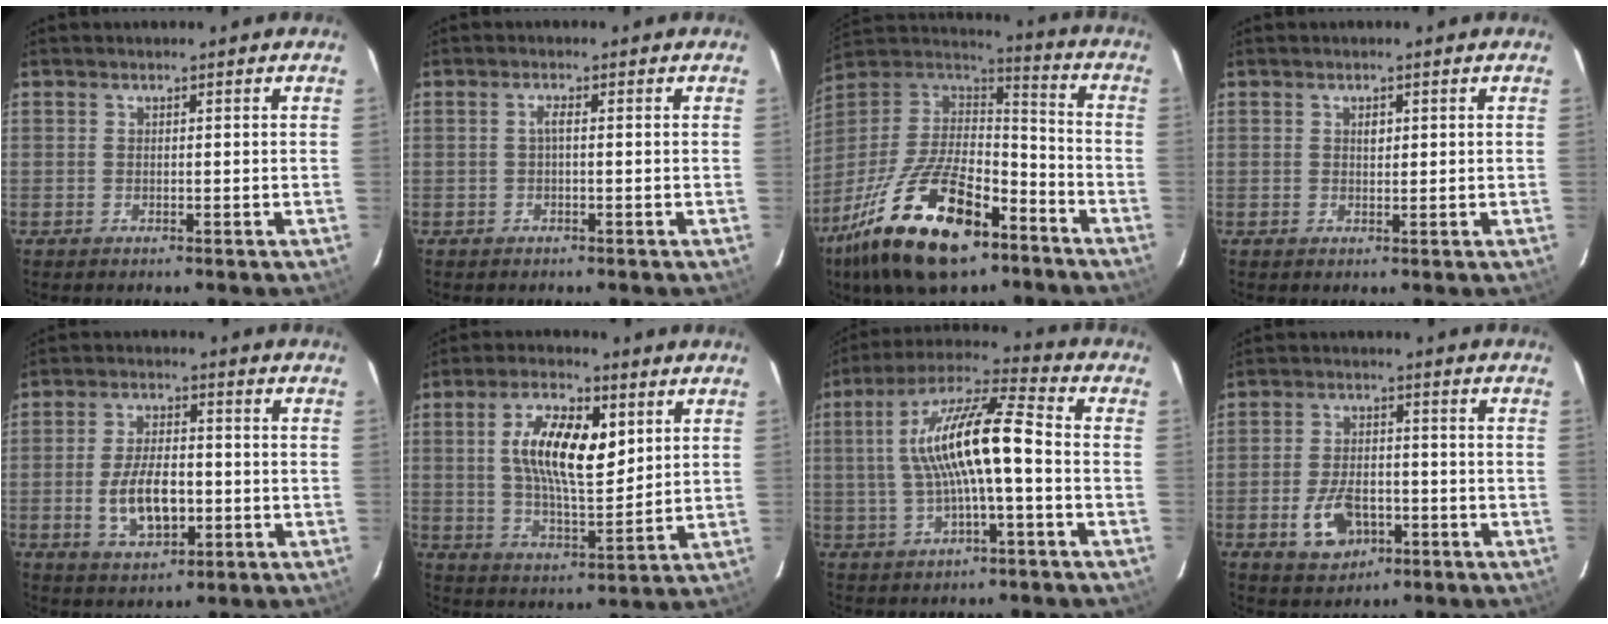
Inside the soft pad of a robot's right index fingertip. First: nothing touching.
{"total": 1.2, "force": [-0.2, 0.0, 1.2], "torque": [-0.021, 0.004, -0.004]}
{"total": 26.0, "force": [-15.2, 11.3, 17.8], "torque": [-0.360, -0.026, -0.255]}
{"total": 1.2, "force": [0.4, 0.8, 0.8], "torque": [-0.011, 0.003, 0.007]}
{"total": 9.8, "force": [-2.2, 5.0, 8.1], "torque": [-0.161, -0.002, -0.030]}
{"total": 12.9, "force": [4.0, 5.1, 11.2], "torque": [-0.203, 0.008, 0.071]}
{"total": 13.8, "force": [-0.5, 2.3, 13.6], "torque": [-0.254, 0.021, -0.009]}
{"total": 8.6, "force": [-3.5, 5.4, 5.8], "torque": [-0.122, 0.003, -0.050]}